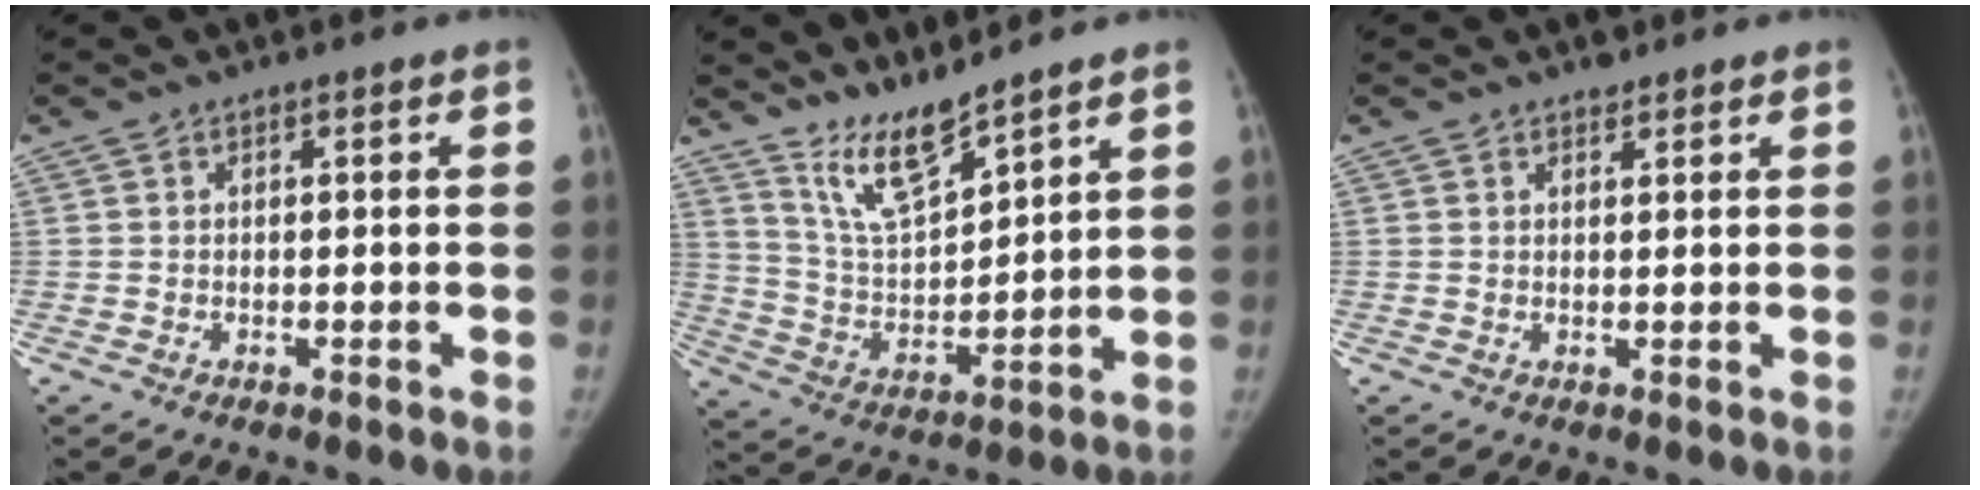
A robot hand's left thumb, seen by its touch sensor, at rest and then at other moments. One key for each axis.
{"total": 9.9, "fx": 8.5, "fy": 1.6, "fz": 4.8, "tx": -0.083, "ty": -0.069, "tz": 0.176}
{"total": 1.5, "fx": 1.3, "fy": 0.8, "fz": 0.4, "tx": 0.001, "ty": -0.009, "tz": 0.017}